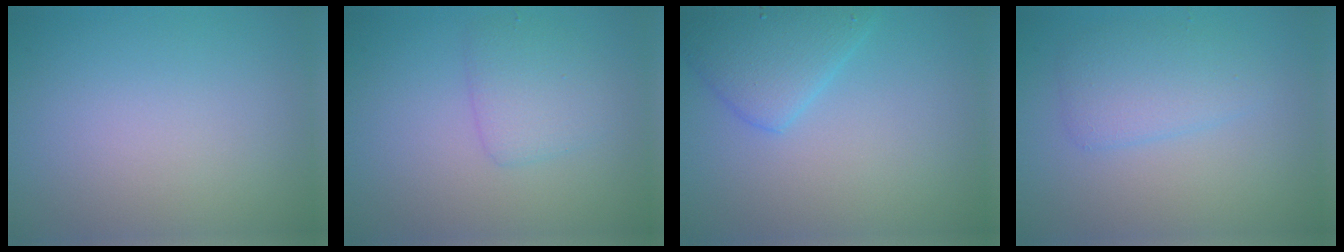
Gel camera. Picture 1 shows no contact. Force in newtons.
{"total": 2.6, "press": 2.6, "slide": 0.0}
{"total": 3.6, "press": 3.6, "slide": 0.1}
{"total": 2.8, "press": 2.8, "slide": 0.1}